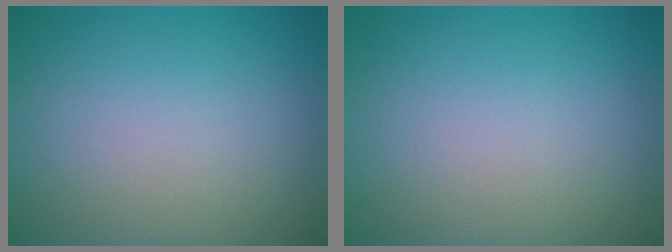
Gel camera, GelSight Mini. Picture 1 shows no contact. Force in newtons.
{"total": 0.0}